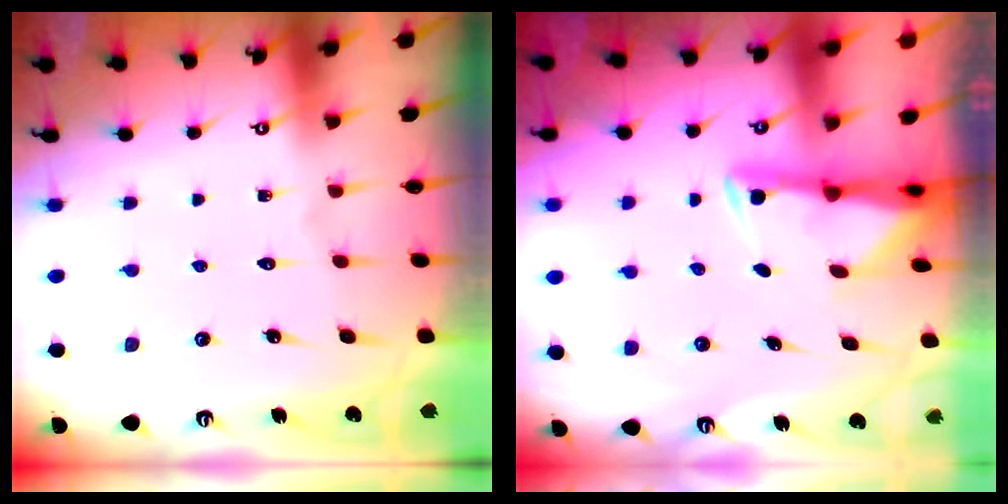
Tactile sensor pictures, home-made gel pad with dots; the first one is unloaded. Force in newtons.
{"total": 2.8, "press": 2.7, "slide": 0.6}